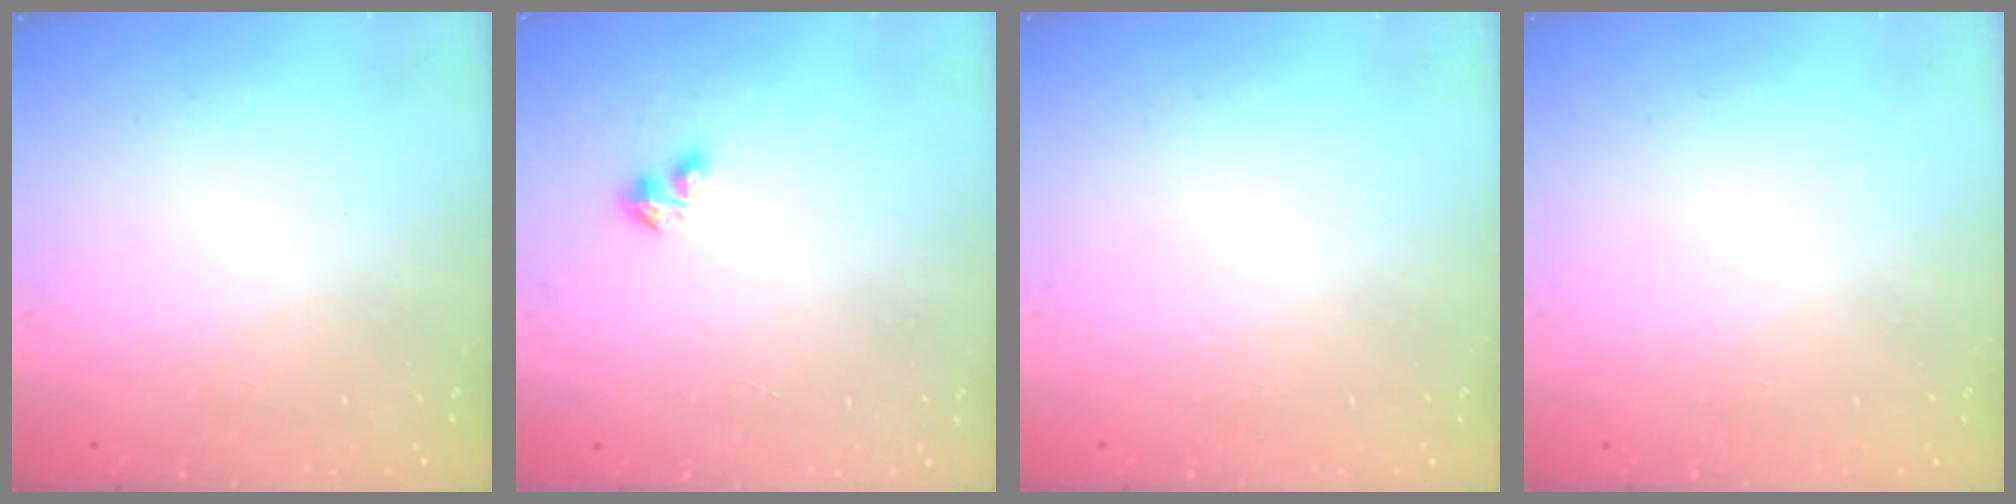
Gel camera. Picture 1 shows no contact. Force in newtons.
{"total": 2.7, "press": 2.7, "slide": 0.3}
{"total": 0.0}
{"total": 0.0}